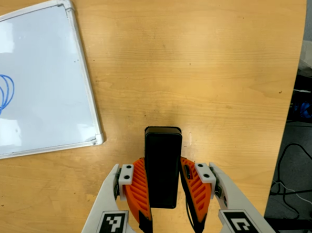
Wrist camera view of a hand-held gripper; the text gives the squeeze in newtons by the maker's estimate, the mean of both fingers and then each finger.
{"total": 4.6, "left": 3.0, "right": 6.3}